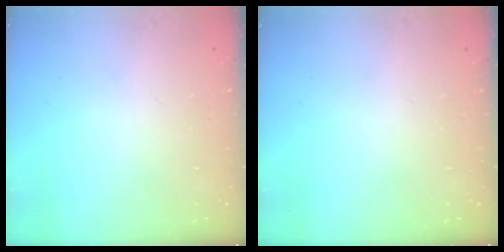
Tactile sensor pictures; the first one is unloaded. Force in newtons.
{"total": 0.0}